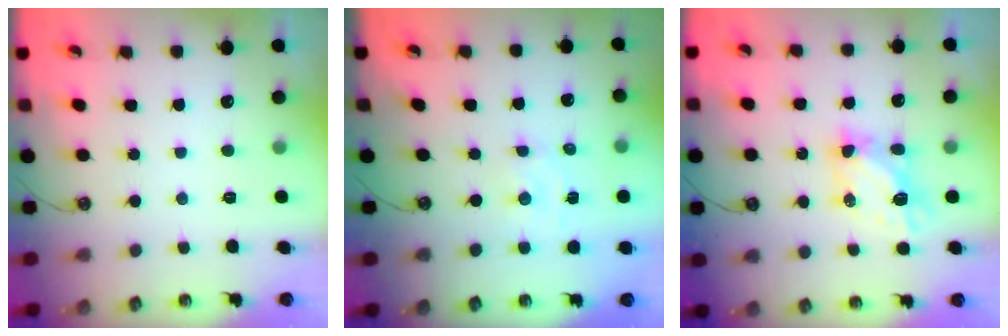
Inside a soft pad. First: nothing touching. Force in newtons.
{"total": 1.6, "press": 1.6, "slide": 0.2}
{"total": 5.8, "press": 5.8, "slide": 0.5}